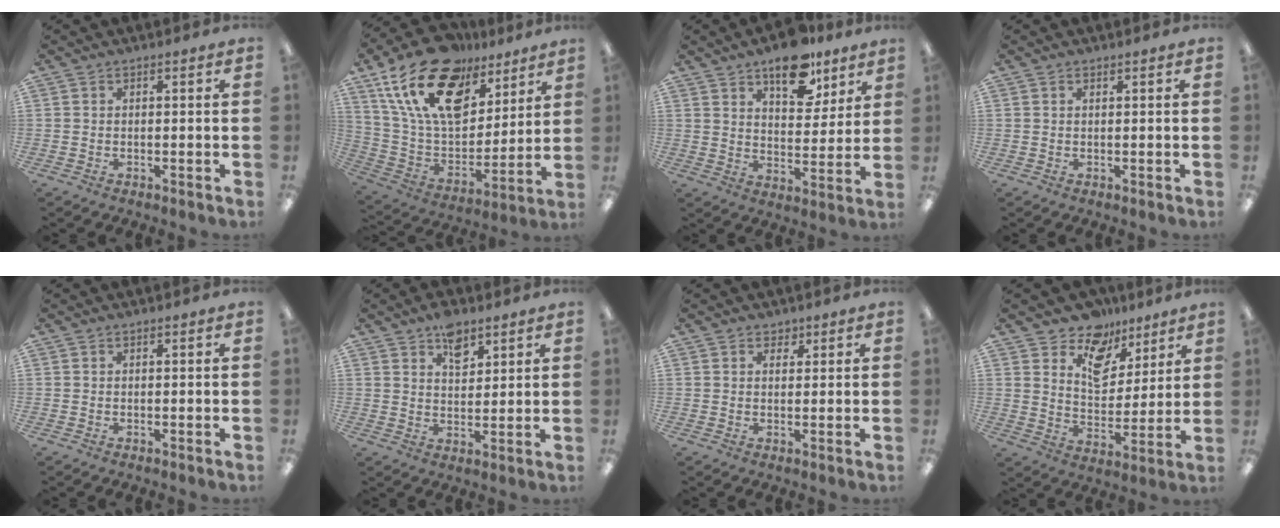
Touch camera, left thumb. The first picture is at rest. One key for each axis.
{"total": 22.7, "fx": 13.5, "fy": 12.6, "fz": 13.3, "tx": -0.255, "ty": -0.065, "tz": 0.241}
{"total": 13.4, "fx": 9.6, "fy": 6.4, "fz": 6.8, "tx": -0.081, "ty": -0.052, "tz": 0.166}
{"total": 0.6, "fx": 0.4, "fy": 0.2, "fz": 0.3, "tx": -0.006, "ty": 0.002, "tz": 0.008}
{"total": 0.0}
{"total": 6.8, "fx": 4.6, "fy": 3.7, "fz": 3.4, "tx": -0.038, "ty": -0.021, "tz": 0.077}
{"total": 2.2, "fx": 1.4, "fy": 1.5, "fz": 0.7, "tx": 0.000, "ty": -0.004, "tz": 0.022}
{"total": 11.3, "fx": 8.7, "fy": 6.5, "fz": 3.2, "tx": -0.056, "ty": -0.058, "tz": 0.163}